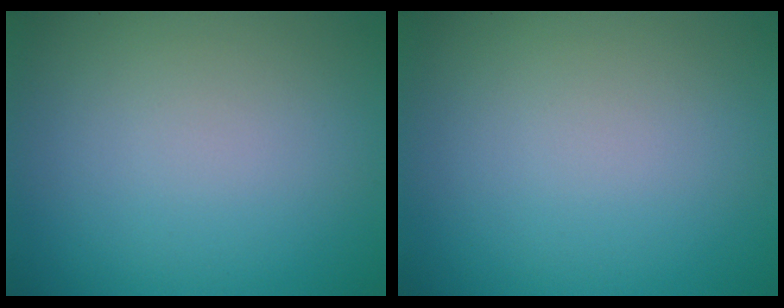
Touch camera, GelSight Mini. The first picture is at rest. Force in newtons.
{"total": 0.0}